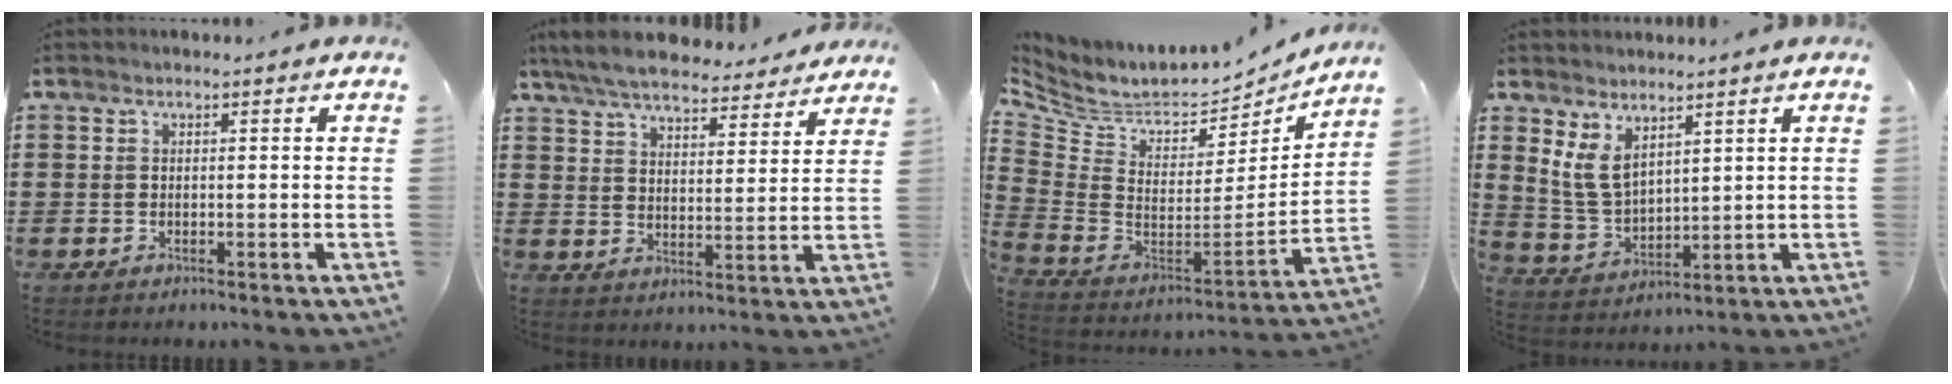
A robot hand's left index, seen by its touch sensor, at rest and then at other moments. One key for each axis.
{"total": 6.7, "fx": 6.4, "fy": 0.7, "fz": 1.9, "tx": -0.064, "ty": -0.030, "tz": 0.114}
{"total": 5.1, "fx": 4.7, "fy": 1.8, "fz": 0.8, "tx": -0.054, "ty": -0.054, "tz": 0.078}
{"total": 5.7, "fx": 3.5, "fy": 3.0, "fz": 3.4, "tx": -0.094, "ty": -0.007, "tz": 0.062}